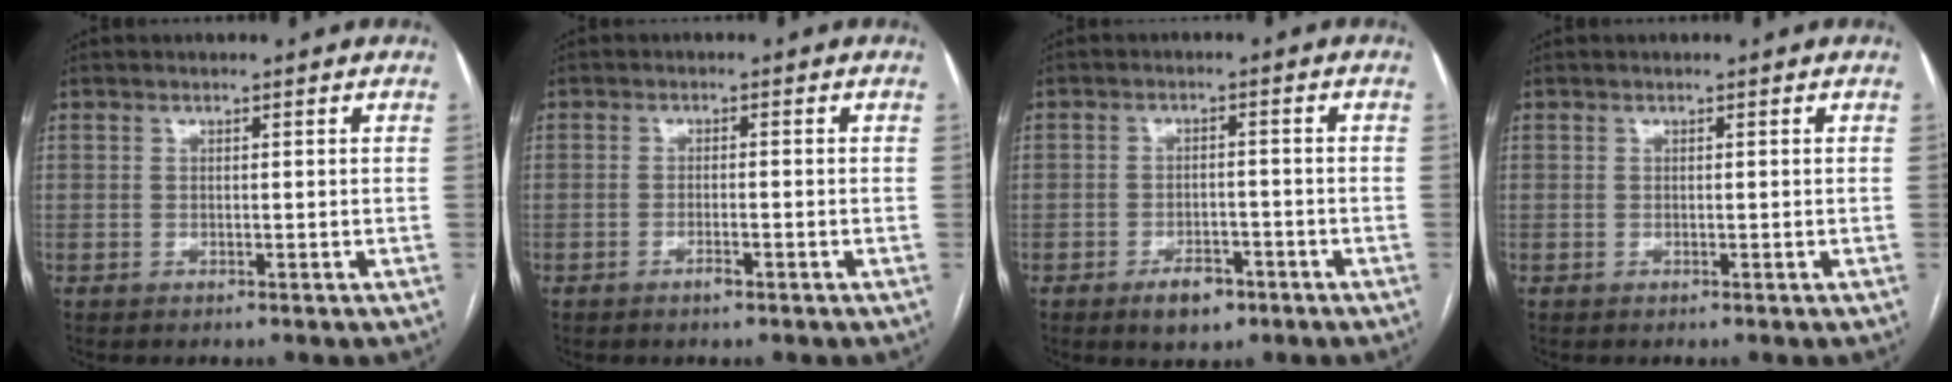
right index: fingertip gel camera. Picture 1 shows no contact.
{"total": 1.7, "force": [-1.1, 0.2, 1.3], "torque": [-0.024, 0.000, -0.018]}
{"total": 4.7, "force": [-2.9, 2.5, 2.7], "torque": [-0.040, 0.003, -0.039]}
{"total": 0.0}